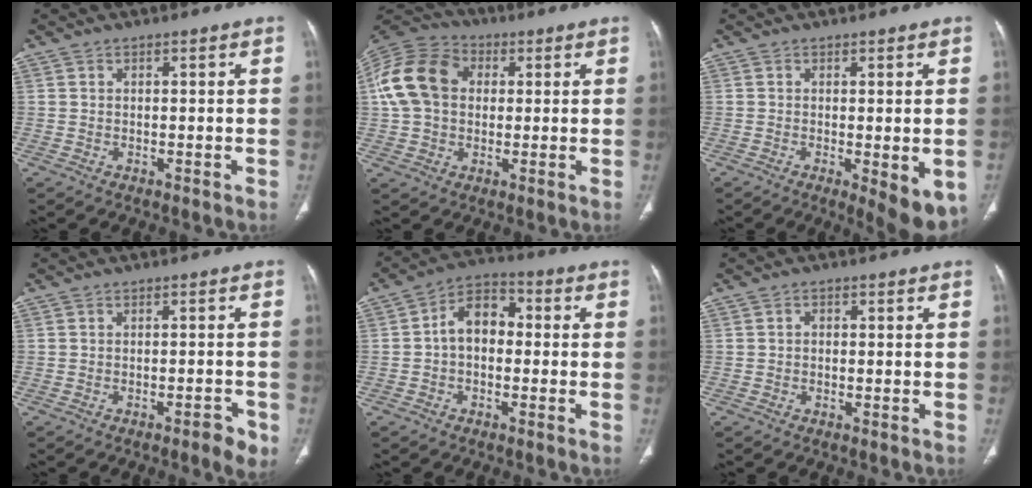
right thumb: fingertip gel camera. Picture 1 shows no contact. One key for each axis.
{"total": 15.7, "fx": 2.3, "fy": 12.0, "fz": 9.9, "tx": -0.193, "ty": 0.029, "tz": 0.035}
{"total": 8.2, "fx": -2.5, "fy": 2.4, "fz": 7.4, "tx": -0.096, "ty": -0.021, "tz": -0.033}
{"total": 3.6, "fx": -2.0, "fy": 1.0, "fz": 2.9, "tx": -0.034, "ty": 0.010, "tz": -0.025}
{"total": 8.3, "fx": -0.3, "fy": 5.8, "fz": 5.9, "tx": -0.076, "ty": 0.031, "tz": -0.020}
{"total": 1.2, "fx": -0.2, "fy": 1.0, "fz": 0.6, "tx": -0.004, "ty": 0.004, "tz": -0.007}